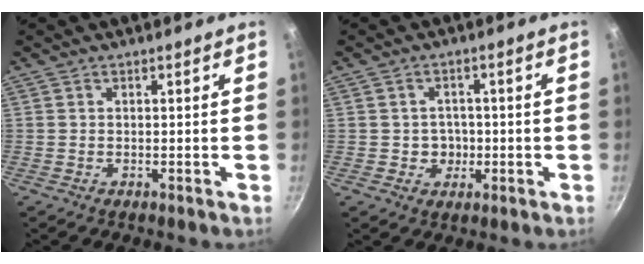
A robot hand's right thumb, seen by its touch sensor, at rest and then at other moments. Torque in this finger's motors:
{"motor_torque": [-0.50, 0.10, 0.69, -0.31, -0.02]}